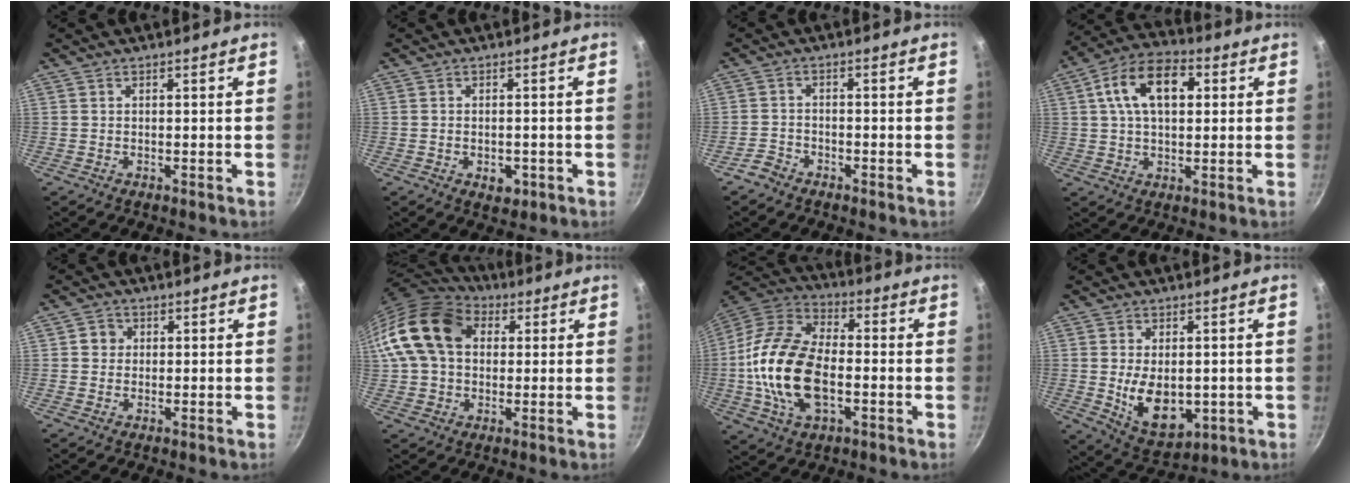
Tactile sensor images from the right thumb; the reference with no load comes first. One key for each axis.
{"total": 3.5, "fx": -1.2, "fy": 2.3, "fz": 2.4, "tx": -0.025, "ty": 0.006, "tz": -0.011}
{"total": 2.8, "fx": -2.3, "fy": 1.4, "fz": 0.7, "tx": -0.019, "ty": 0.024, "tz": -0.047}
{"total": 13.6, "fx": 3.4, "fy": 8.1, "fz": 10.3, "tx": -0.154, "ty": 0.018, "tz": 0.045}
{"total": 2.8, "fx": 0.4, "fy": 2.6, "fz": 0.8, "tx": 0.004, "ty": 0.004, "tz": 0.000}
{"total": 17.0, "fx": 3.7, "fy": 12.5, "fz": 10.9, "tx": -0.185, "ty": 0.026, "tz": 0.052}
{"total": 20.5, "fx": -2.9, "fy": 12.0, "fz": 16.4, "tx": -0.304, "ty": 0.032, "tz": -0.065}
{"total": 11.1, "fx": -0.9, "fy": 7.1, "fz": 8.5, "tx": -0.115, "ty": -0.014, "tz": 0.008}